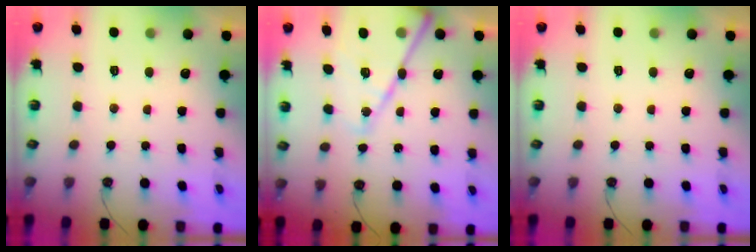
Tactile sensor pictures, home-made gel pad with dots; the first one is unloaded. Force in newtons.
{"total": 19.0, "press": 18.9, "slide": 1.7}
{"total": 0.0}